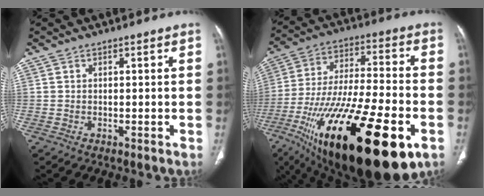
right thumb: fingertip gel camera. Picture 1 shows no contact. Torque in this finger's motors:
{"motor_torque": [0.56, 1.60, 2.34, -0.43, 0.81]}